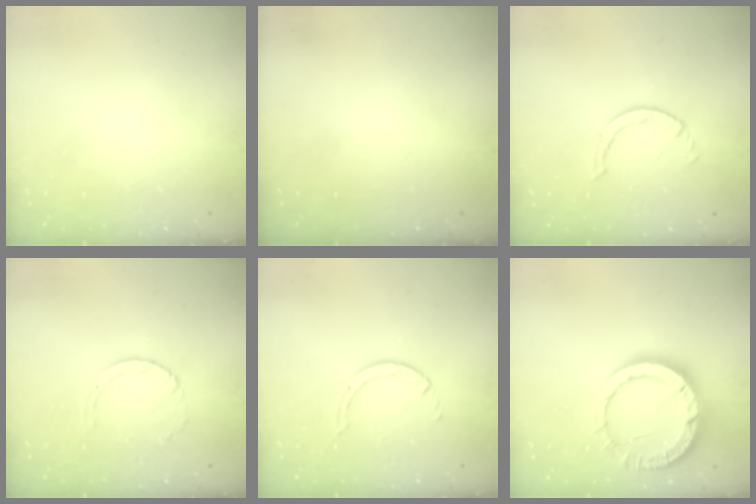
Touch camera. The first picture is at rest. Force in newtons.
{"total": 0.0}
{"total": 0.6, "press": 0.6, "slide": 0.1}
{"total": 1.0, "press": 1.0, "slide": 0.1}
{"total": 1.7, "press": 1.7, "slide": 0.1}
{"total": 13.6, "press": 13.5, "slide": 1.4}